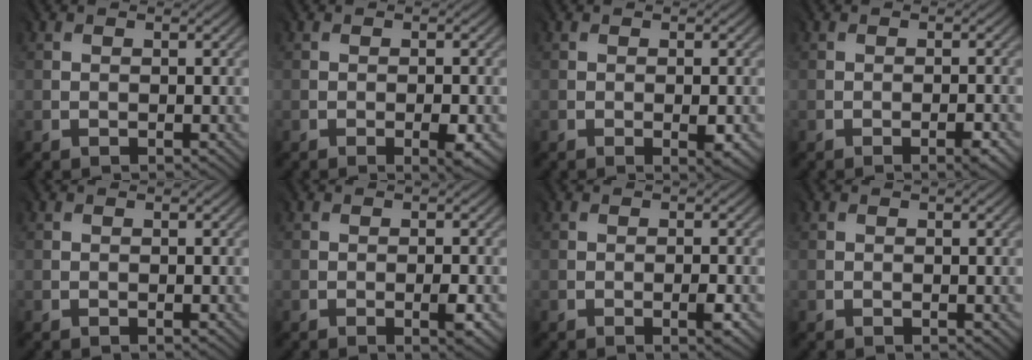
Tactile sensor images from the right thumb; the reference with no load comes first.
{"total": 2.8, "force": [-1.2, 0.7, 2.5], "torque": [-0.043, -0.007, -0.013]}
{"total": 2.3, "force": [-0.7, 0.8, 2.1], "torque": [-0.036, -0.006, -0.006]}
{"total": 2.2, "force": [-1.3, 0.2, 1.8], "torque": [-0.028, -0.005, -0.018]}
{"total": 0.0}
{"total": 2.4, "force": [-0.9, 0.4, 2.1], "torque": [-0.037, -0.006, -0.011]}
{"total": 1.9, "force": [-0.9, 0.2, 1.7], "torque": [-0.028, -0.005, -0.011]}
{"total": 0.5, "force": [0.1, 0.3, 0.4], "torque": [-0.005, -0.001, 0.003]}